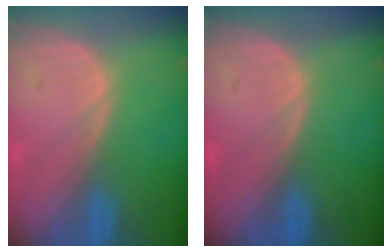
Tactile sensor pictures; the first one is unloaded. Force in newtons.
{"total": 0.0}